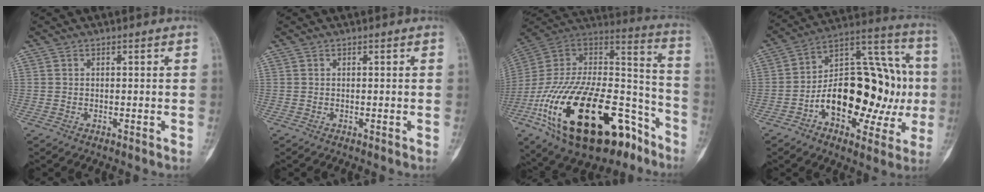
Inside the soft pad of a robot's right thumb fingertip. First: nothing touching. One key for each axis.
{"total": 0.0}
{"total": 37.6, "fx": -17.9, "fy": 18.0, "fz": 27.7, "tx": -0.494, "ty": 0.046, "tz": -0.286}
{"total": 25.9, "fx": -3.3, "fy": 14.5, "fz": 21.2, "tx": -0.286, "ty": 0.051, "tz": -0.041}